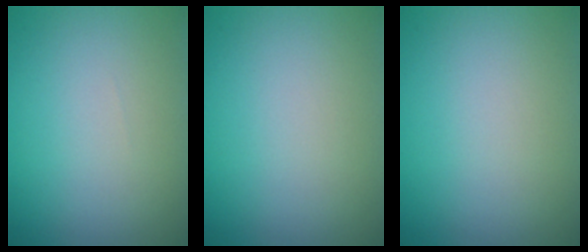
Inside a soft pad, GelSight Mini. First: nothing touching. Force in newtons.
{"total": 0.0}
{"total": 0.0}